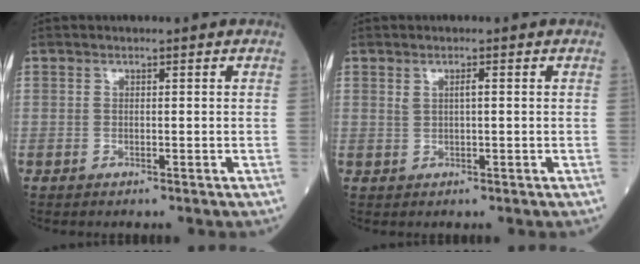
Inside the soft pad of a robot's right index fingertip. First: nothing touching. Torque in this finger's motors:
{"motor_torque": [-0.18, 0.15, -0.03, 0.02]}